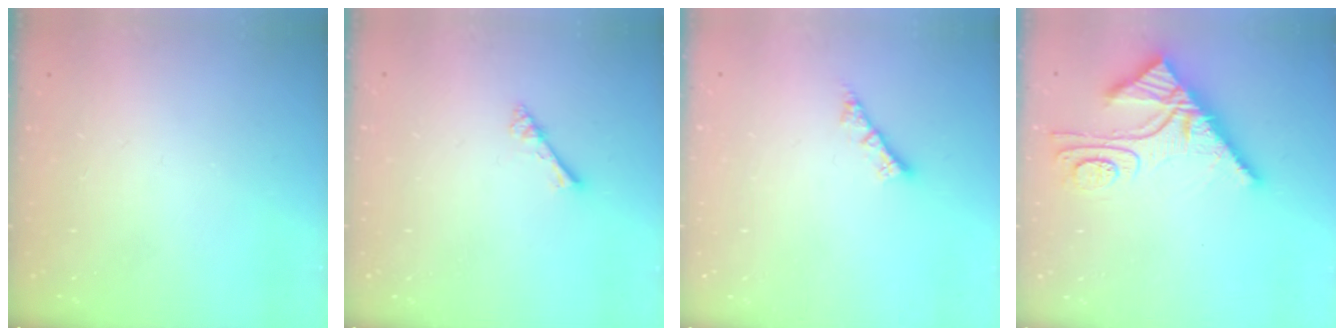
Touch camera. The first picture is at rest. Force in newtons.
{"total": 2.7, "press": 2.7, "slide": 0.2}
{"total": 3.6, "press": 3.6, "slide": 0.1}
{"total": 14.1, "press": 14.1, "slide": 0.9}